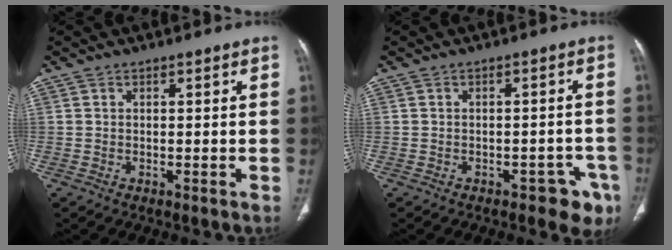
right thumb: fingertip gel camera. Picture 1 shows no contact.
{"total": 6.0, "force": [-3.6, 3.2, 3.7], "torque": [-0.020, 0.021, -0.043]}